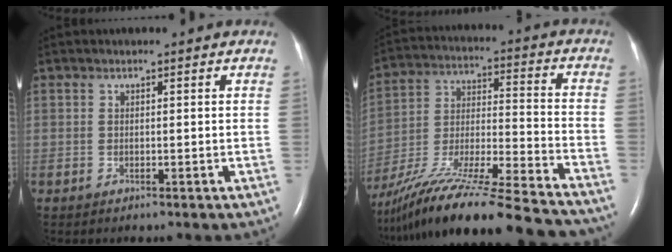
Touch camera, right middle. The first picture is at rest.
{"total": 31.0, "force": [-26.5, 1.7, 16.1], "torque": [-0.267, -0.059, -0.421]}